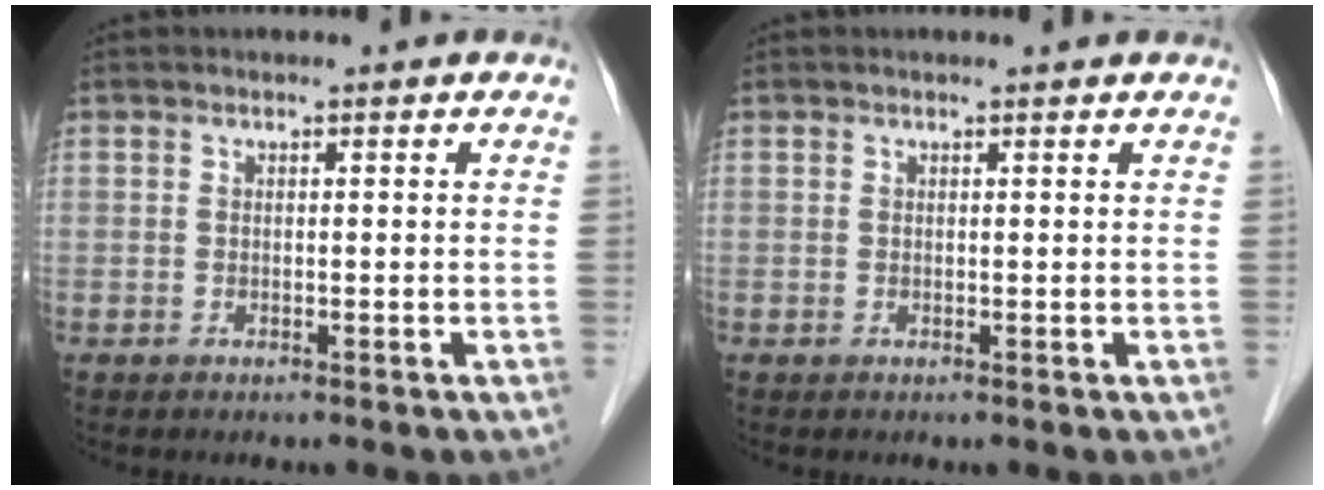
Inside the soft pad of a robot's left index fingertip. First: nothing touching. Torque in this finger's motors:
{"motor_torque": [0.15, -0.06, -0.02, -0.01]}